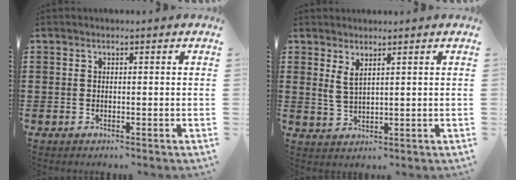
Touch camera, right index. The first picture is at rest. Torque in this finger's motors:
{"motor_torque": [0.30, 0.39, 0.09, 0.02]}